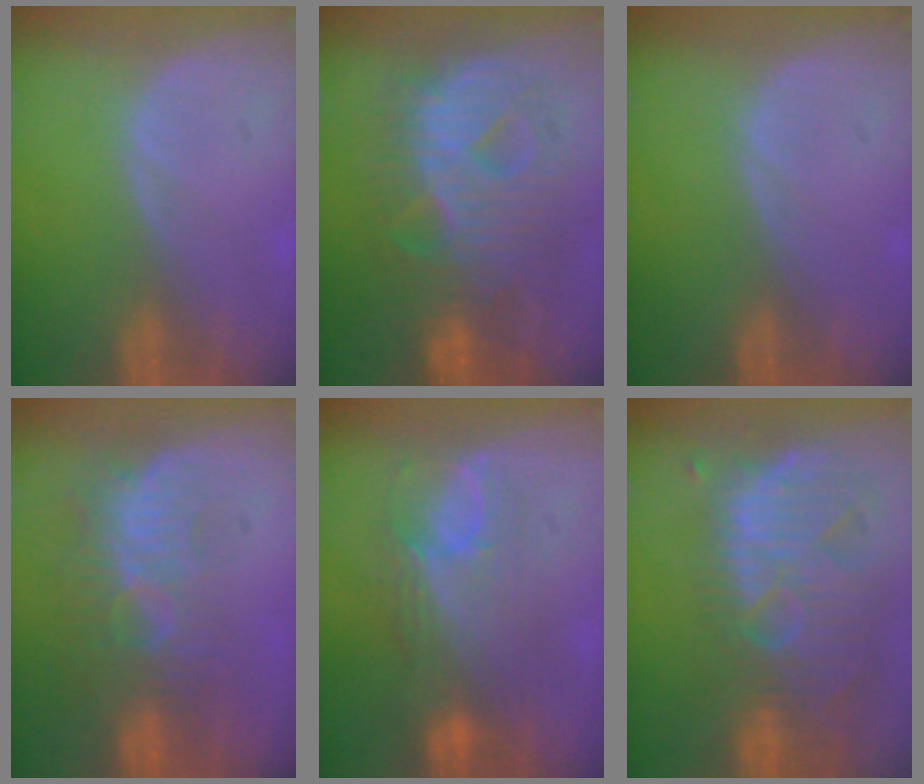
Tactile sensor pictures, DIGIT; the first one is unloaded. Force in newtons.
{"total": 12.1, "press": 12.0, "slide": 1.4}
{"total": 0.0}
{"total": 9.0, "press": 8.2, "slide": 3.7}
{"total": 8.7, "press": 8.2, "slide": 2.9}
{"total": 13.2, "press": 11.4, "slide": 6.6}